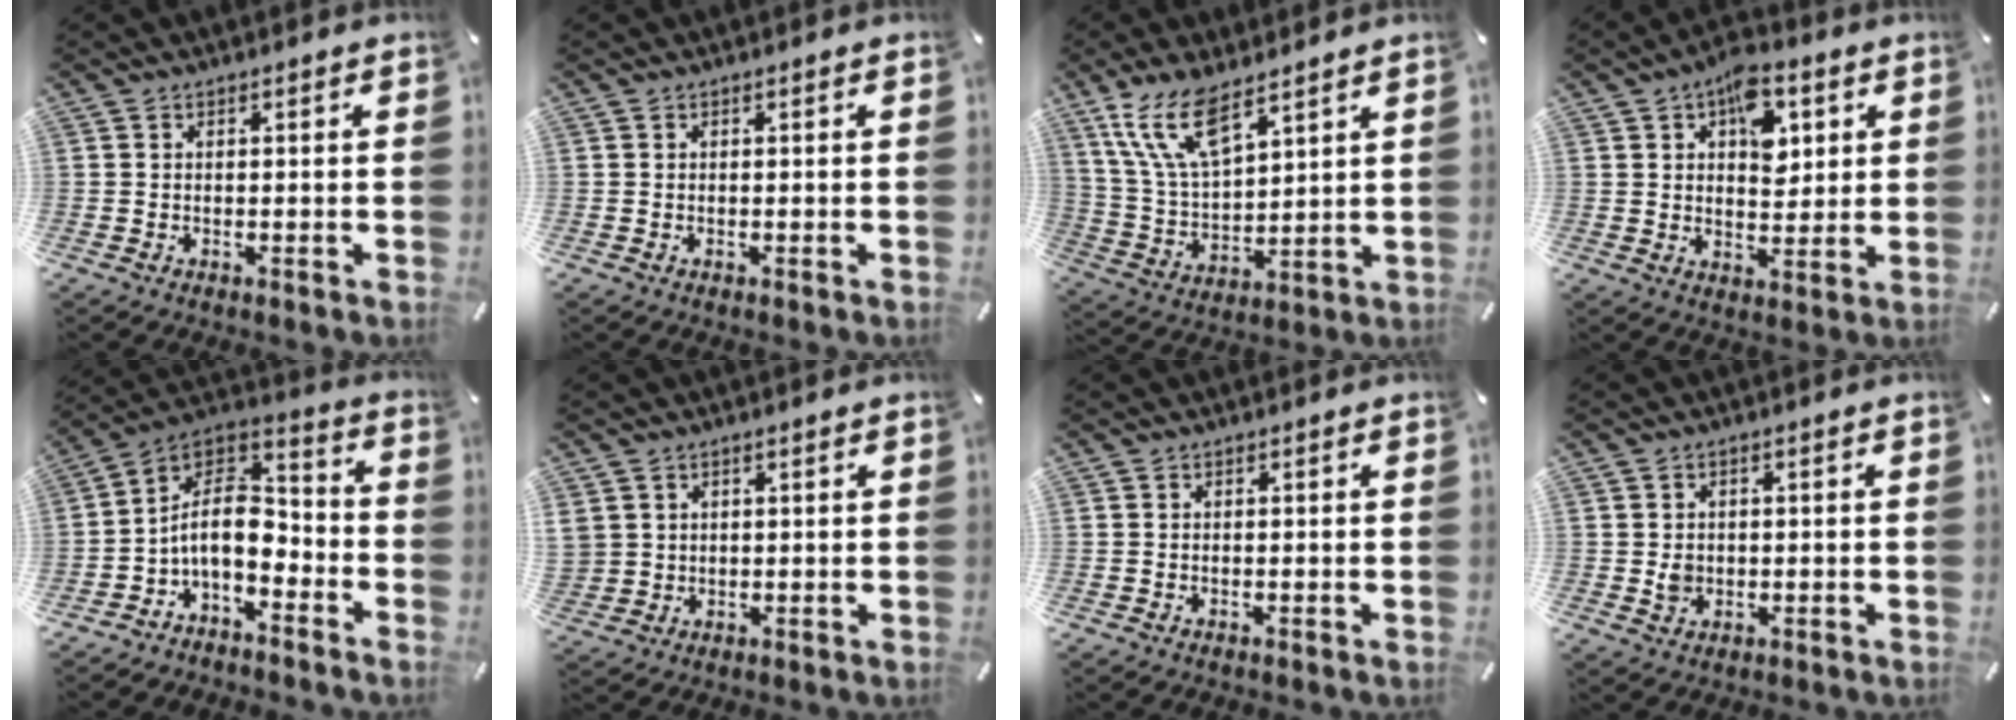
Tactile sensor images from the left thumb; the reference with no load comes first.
{"total": 0.0}
{"total": 13.2, "force": [9.1, 4.9, 8.2], "torque": [-0.203, -0.036, 0.165]}
{"total": 11.0, "force": [4.4, 6.9, 7.3], "torque": [-0.087, -0.014, 0.074]}
{"total": 11.4, "force": [-3.8, 7.2, 7.9], "torque": [-0.167, 0.013, -0.072]}
{"total": 3.6, "force": [1.6, 3.3, 0.1], "torque": [-0.012, 0.004, 0.033]}
{"total": 0.0}
{"total": 2.7, "force": [0.0, 2.5, 1.2], "torque": [-0.015, 0.000, -0.002]}